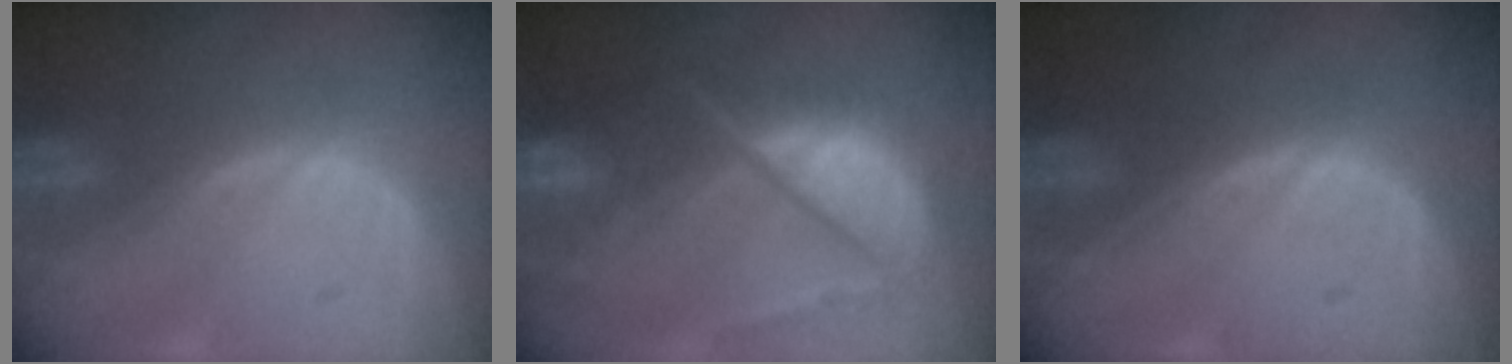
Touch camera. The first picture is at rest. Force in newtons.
{"total": 10.7, "press": 8.9, "slide": 5.9}
{"total": 0.0}